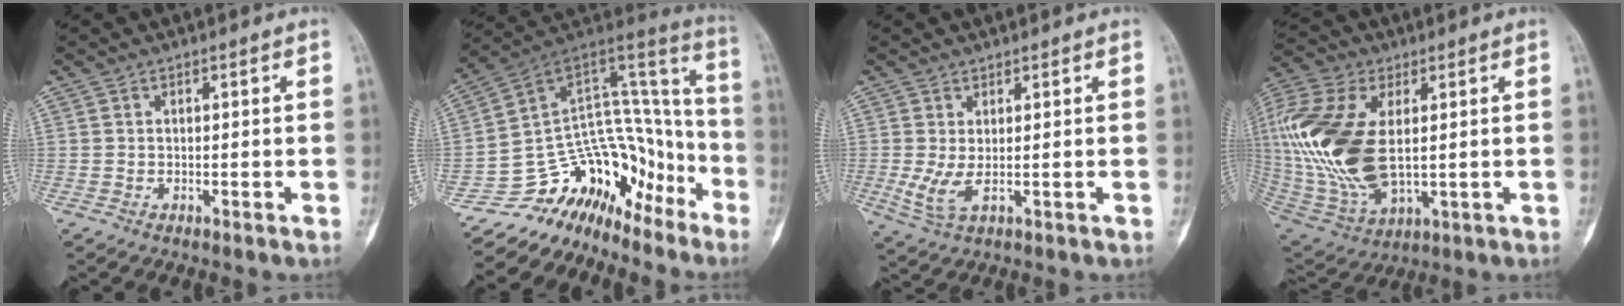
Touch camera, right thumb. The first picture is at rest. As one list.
[{"total": 20.0, "force": [-14.2, 13.1, 5.1], "torque": [-0.015, 0.161, -0.225]}, {"total": 4.2, "force": [0.2, 1.4, 3.9], "torque": [-0.094, -0.006, 0.010]}, {"total": 22.7, "force": [2.2, 12.3, 18.9], "torque": [-0.418, -0.015, 0.047]}]